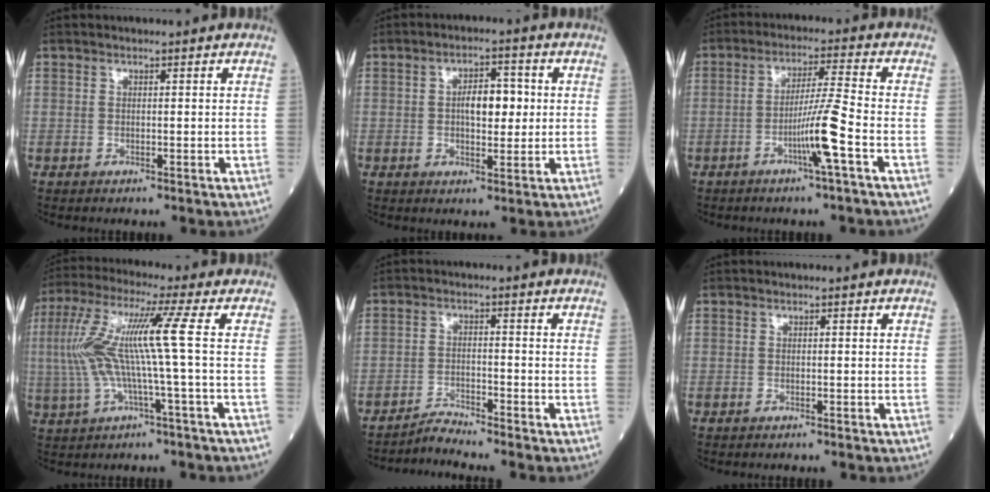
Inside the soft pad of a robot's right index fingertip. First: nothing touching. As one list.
[{"total": 5.6, "force": [0.5, 2.5, 5.0], "torque": [-0.080, 0.010, 0.008]}, {"total": 6.9, "force": [-2.7, -1.3, 6.2], "torque": [-0.117, -0.001, -0.048]}, {"total": 10.9, "force": [0.1, -1.0, 10.8], "torque": [-0.230, 0.026, 0.003]}, {"total": 3.4, "force": [-3.2, -1.0, -0.4], "torque": [0.005, -0.018, -0.059]}, {"total": 1.0, "force": [-1.0, 0.1, 0.2], "torque": [-0.006, -0.001, -0.013]}]